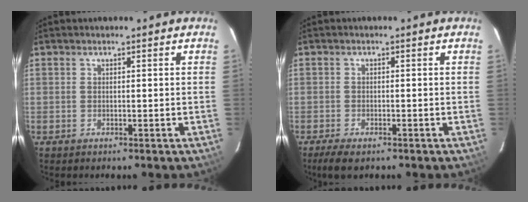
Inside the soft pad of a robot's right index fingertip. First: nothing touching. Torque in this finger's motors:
{"motor_torque": [0.25, -0.20, 0.06, 0.03]}